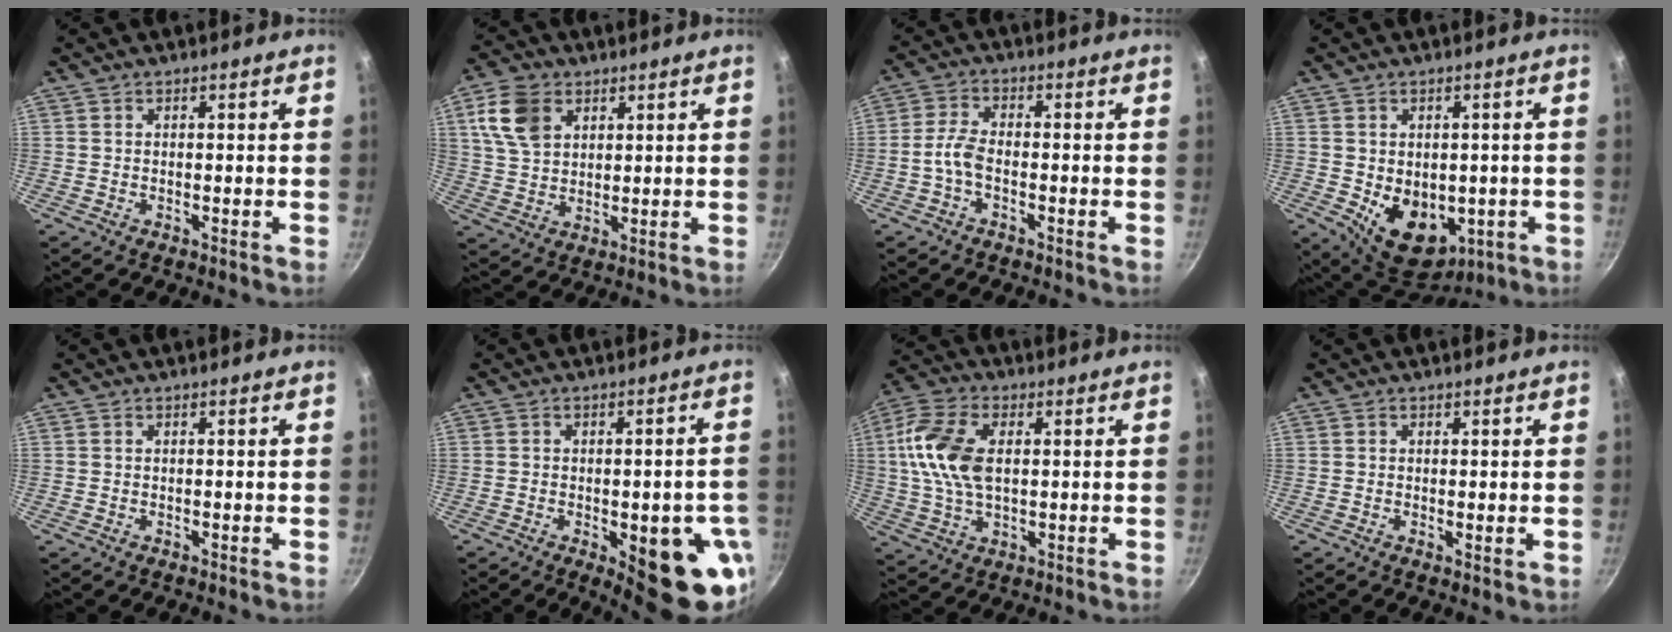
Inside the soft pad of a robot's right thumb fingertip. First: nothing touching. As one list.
[{"total": 9.8, "force": [4.0, 6.8, 5.9], "torque": [-0.098, -0.003, 0.078]}, {"total": 4.3, "force": [-1.8, 2.2, 3.2], "torque": [-0.072, 0.021, -0.045]}, {"total": 12.5, "force": [-2.1, 9.1, 8.4], "torque": [-0.092, -0.016, -0.006]}, {"total": 0.0}, {"total": 15.1, "force": [-5.1, 5.9, 12.9], "torque": [-0.110, 0.009, -0.060]}, {"total": 12.8, "force": [1.7, 7.4, 10.3], "torque": [-0.199, 0.013, 0.023]}, {"total": 0.7, "force": [0.3, 0.4, 0.6], "torque": [-0.010, -0.005, 0.001]}]